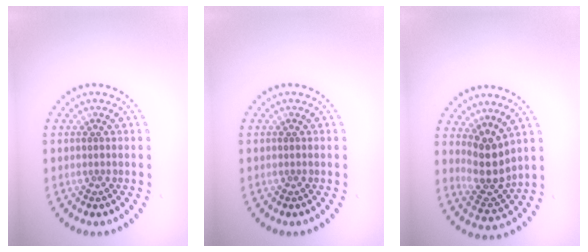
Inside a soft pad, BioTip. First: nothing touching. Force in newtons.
{"total": 0.0}
{"total": 3.7, "press": 2.8, "slide": 2.3}